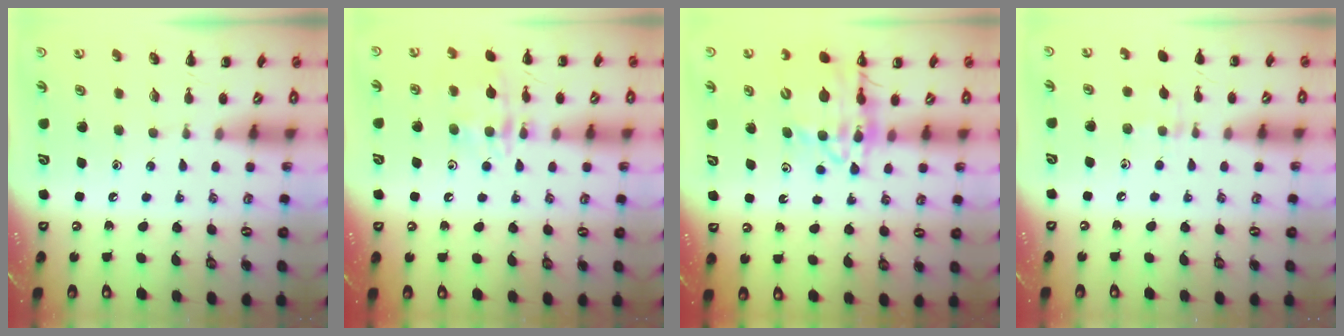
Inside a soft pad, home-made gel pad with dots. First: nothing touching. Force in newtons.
{"total": 13.3, "press": 13.3, "slide": 0.8}
{"total": 14.6, "press": 14.1, "slide": 3.8}
{"total": 5.4, "press": 5.1, "slide": 1.7}